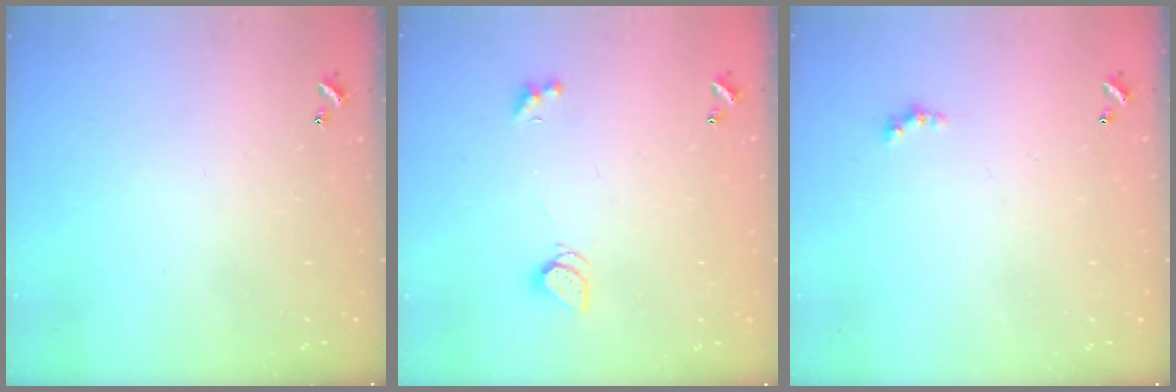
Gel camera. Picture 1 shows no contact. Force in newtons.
{"total": 2.2, "press": 2.1, "slide": 0.5}
{"total": 1.3, "press": 1.2, "slide": 0.4}